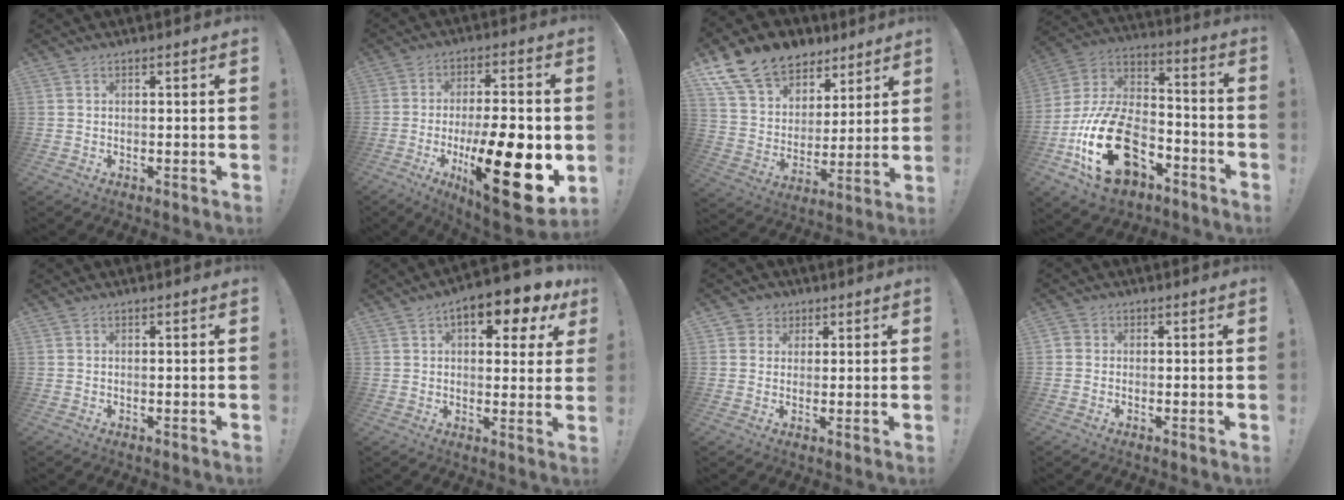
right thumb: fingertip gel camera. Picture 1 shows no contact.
{"total": 24.0, "force": [-6.1, 7.1, 22.1], "torque": [-0.346, 0.023, -0.082]}
{"total": 14.6, "force": [10.4, 9.3, 4.4], "torque": [-0.083, -0.069, 0.204]}
{"total": 26.5, "force": [-10.0, 16.4, 18.3], "torque": [-0.342, 0.064, -0.153]}
{"total": 0.0}
{"total": 10.4, "force": [5.2, 4.4, 7.8], "torque": [-0.097, -0.027, 0.084]}
{"total": 3.8, "force": [1.5, 3.5, 0.4], "torque": [-0.007, -0.006, 0.029]}
{"total": 1.5, "force": [-0.5, 1.3, 0.6], "torque": [-0.012, 0.006, -0.009]}